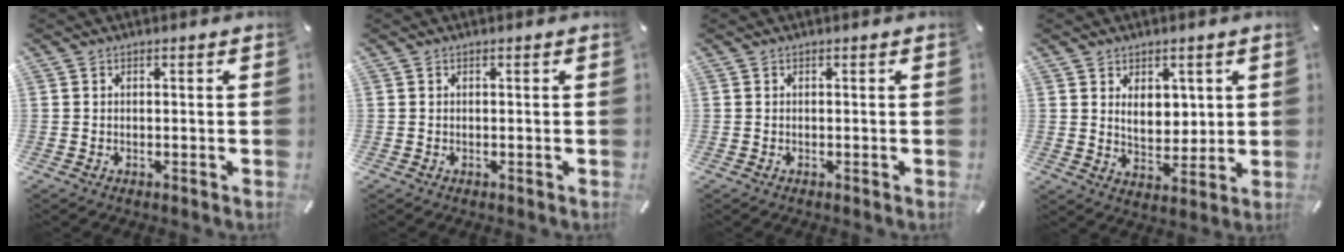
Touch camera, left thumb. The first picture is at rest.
{"total": 0.0}
{"total": 0.0}
{"total": 7.0, "force": [2.6, 5.1, 4.0], "torque": [-0.053, -0.012, 0.044]}